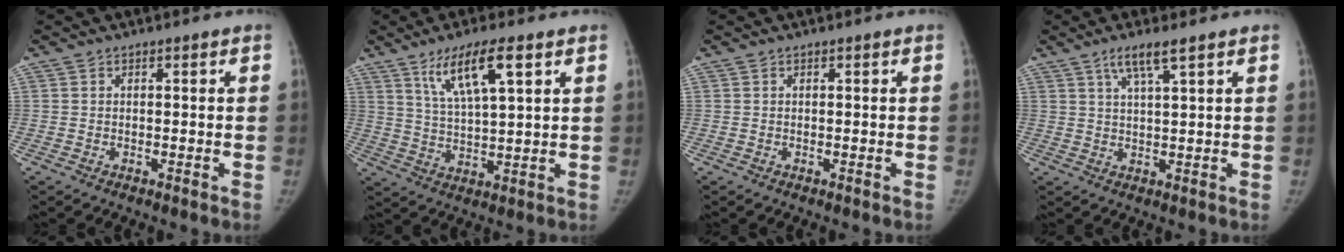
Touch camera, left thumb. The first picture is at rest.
{"total": 10.2, "force": [5.3, 2.2, 8.4], "torque": [-0.152, -0.017, 0.104]}
{"total": 0.0}
{"total": 4.8, "force": [2.9, 0.3, 3.8], "torque": [-0.078, -0.010, 0.061]}